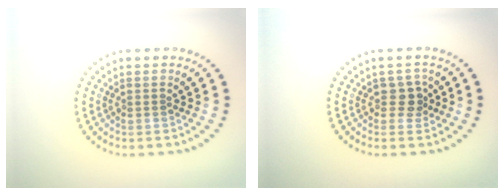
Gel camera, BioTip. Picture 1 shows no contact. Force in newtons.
{"total": 1.7, "press": 1.5, "slide": 0.8}